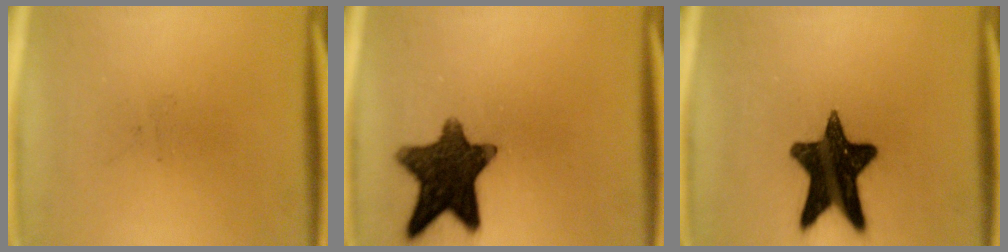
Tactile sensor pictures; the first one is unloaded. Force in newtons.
{"total": 12.8}
{"total": 15.6}